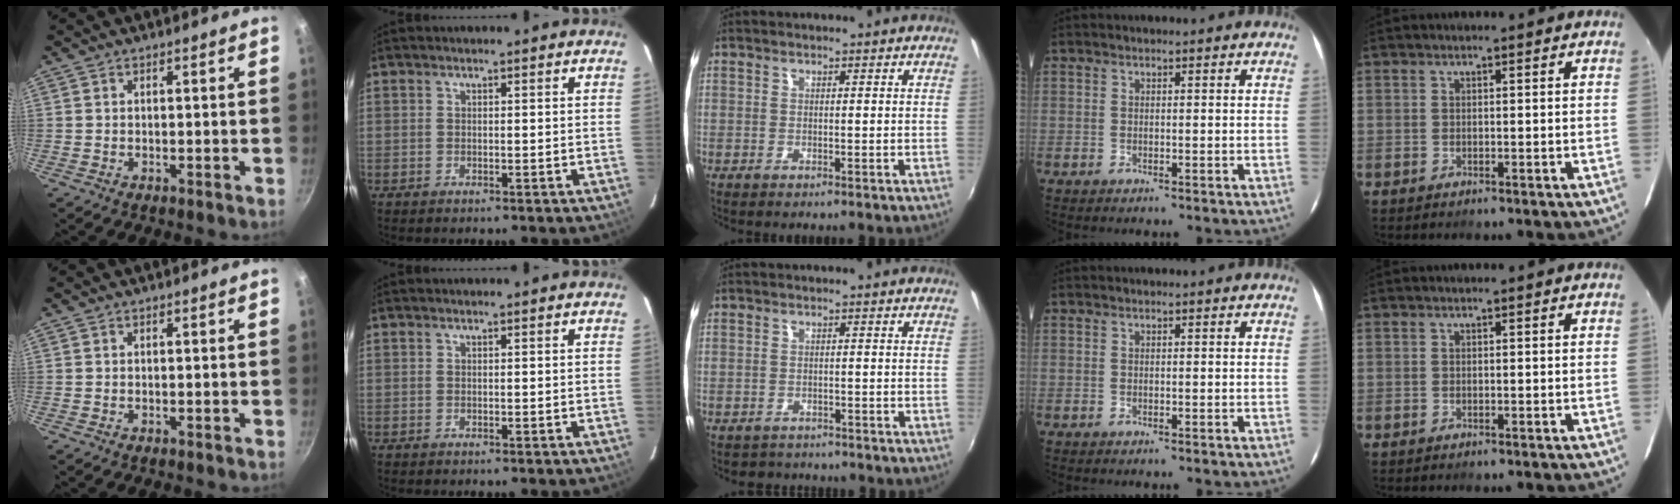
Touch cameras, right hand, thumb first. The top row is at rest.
{"middle": {"total": 2.8, "force": [-2.3, 1.6, 0.0], "torque": [-0.010, -0.003, -0.037]}}